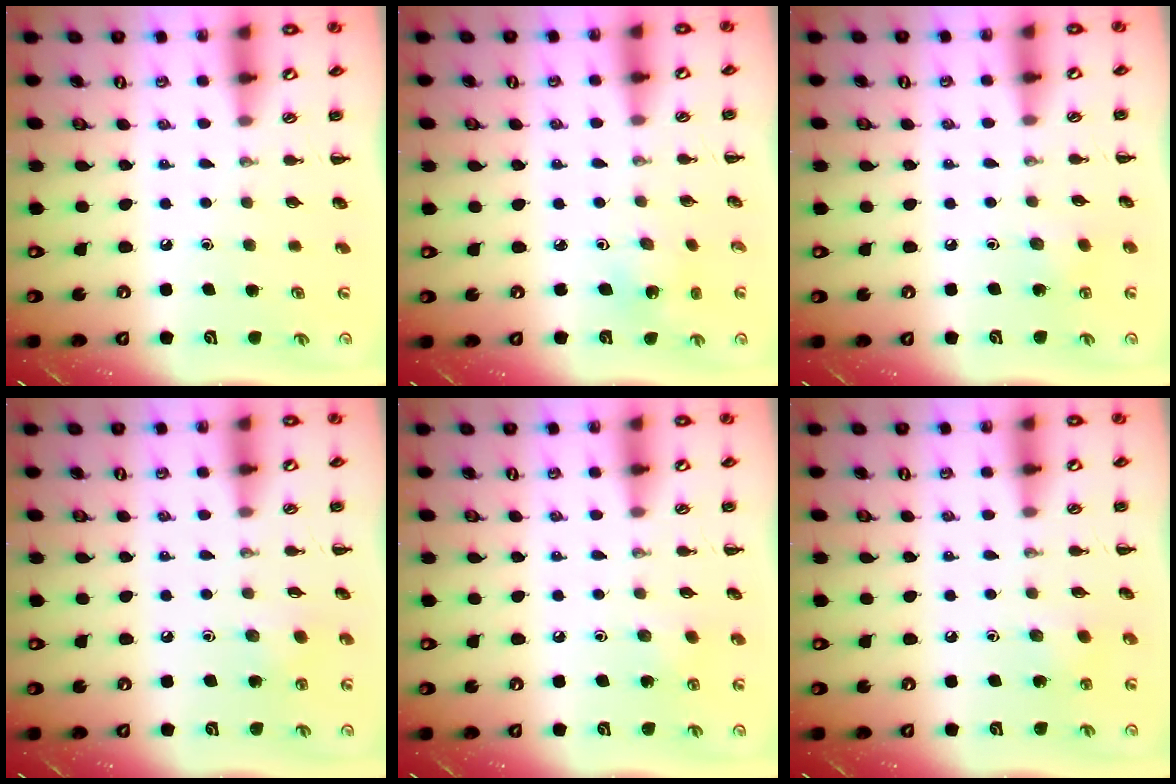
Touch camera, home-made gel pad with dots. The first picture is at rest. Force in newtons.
{"total": 3.0, "press": 2.8, "slide": 1.0}
{"total": 5.8, "press": 5.7, "slide": 1.3}
{"total": 2.9, "press": 2.8, "slide": 1.0}
{"total": 2.9, "press": 2.8, "slide": 0.9}
{"total": 2.4, "press": 2.3, "slide": 0.7}